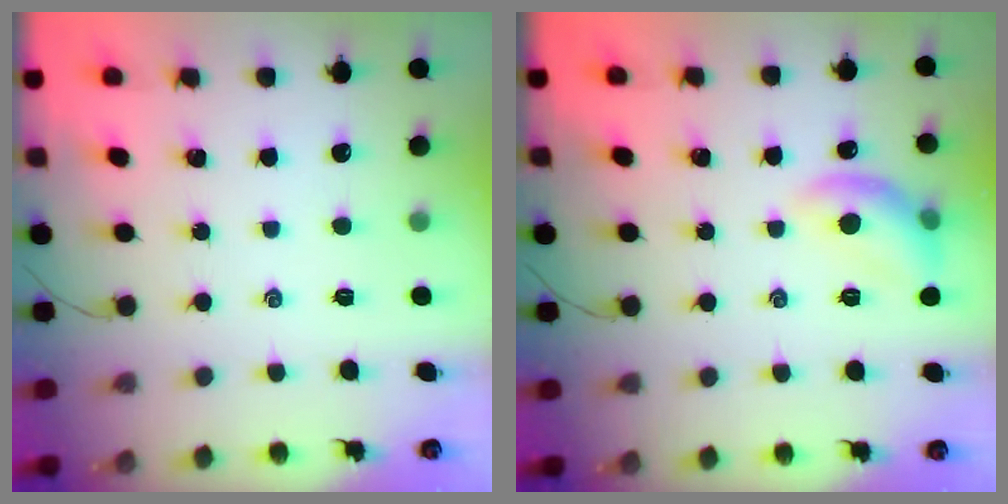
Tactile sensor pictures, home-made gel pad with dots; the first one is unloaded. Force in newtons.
{"total": 9.6, "press": 9.6, "slide": 0.3}